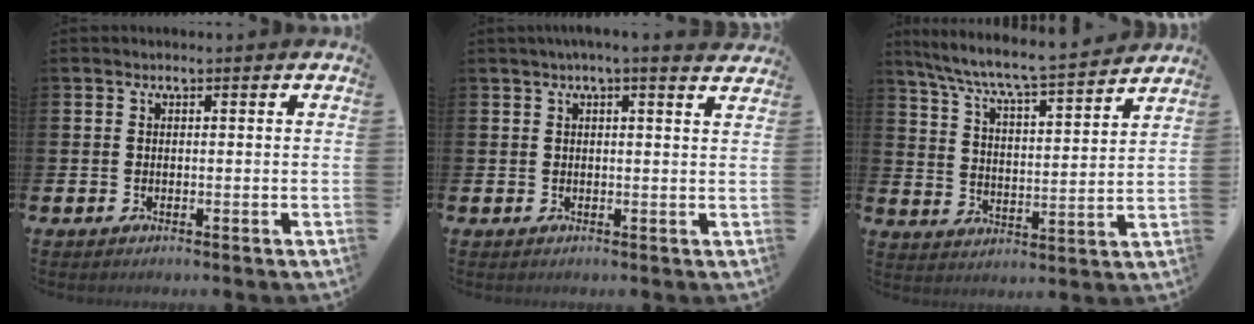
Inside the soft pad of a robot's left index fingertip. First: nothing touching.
{"total": 1.9, "force": [1.6, -0.3, 0.9], "torque": [-0.020, -0.007, 0.029]}
{"total": 7.1, "force": [6.7, 0.0, 2.4], "torque": [-0.082, -0.056, 0.111]}